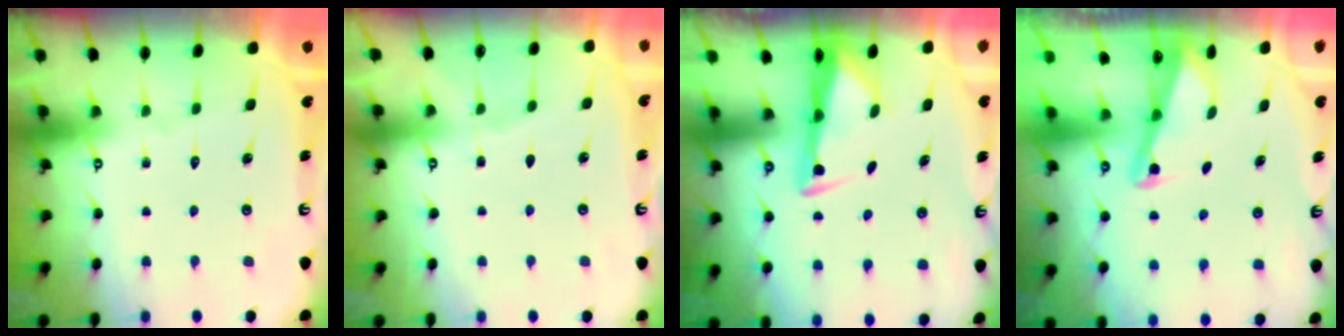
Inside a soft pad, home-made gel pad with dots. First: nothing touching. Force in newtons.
{"total": 2.2, "press": 2.2, "slide": 0.3}
{"total": 2.9, "press": 2.8, "slide": 0.9}
{"total": 2.0, "press": 2.0, "slide": 0.3}